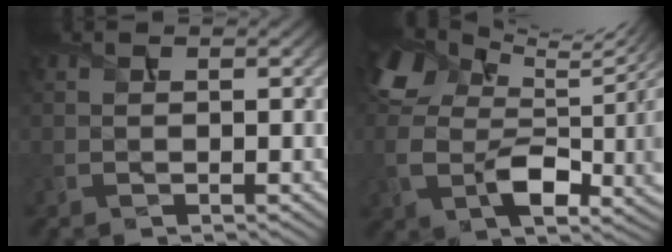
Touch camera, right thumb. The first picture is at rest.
{"total": 13.4, "force": [3.3, 8.3, 9.9], "torque": [-0.218, -0.025, 0.066]}